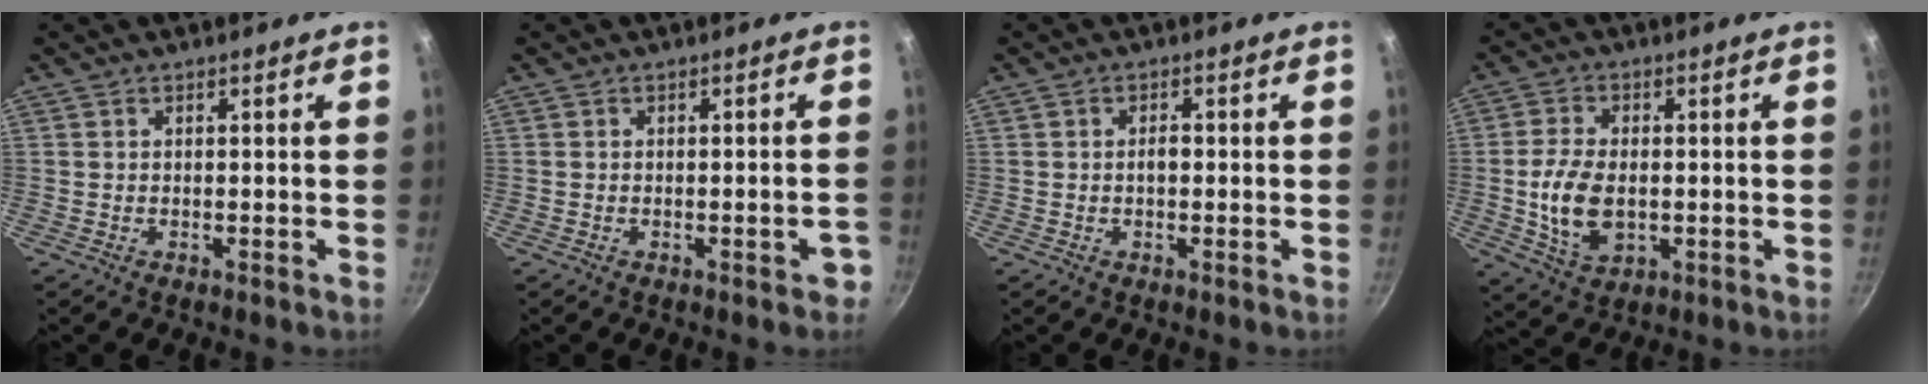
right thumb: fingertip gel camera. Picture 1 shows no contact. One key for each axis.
{"total": 2.7, "fx": -1.3, "fy": 1.0, "fz": 2.1, "tx": -0.011, "ty": 0.014, "tz": -0.016}
{"total": 1.0, "fx": -0.1, "fy": 0.6, "fz": 0.8, "tx": -0.011, "ty": 0.005, "tz": -0.001}
{"total": 10.0, "fx": -0.8, "fy": 6.1, "fz": 7.9, "tx": -0.150, "ty": -0.001, "tz": -0.010}